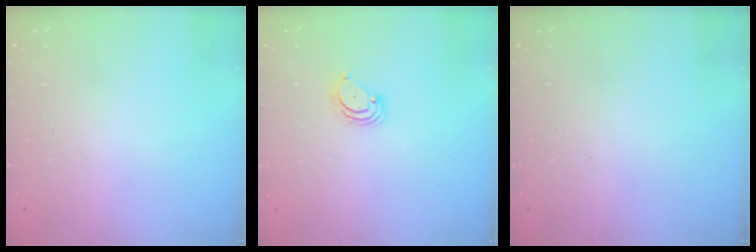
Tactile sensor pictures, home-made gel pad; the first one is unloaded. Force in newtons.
{"total": 3.7, "press": 3.7, "slide": 0.3}
{"total": 0.0}